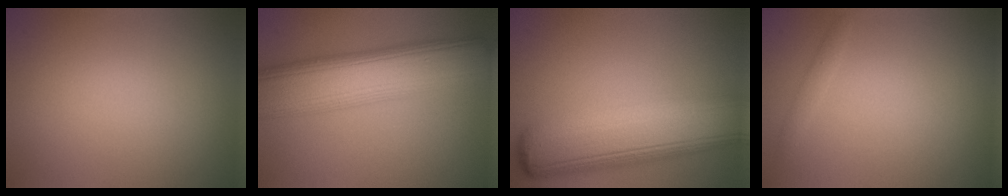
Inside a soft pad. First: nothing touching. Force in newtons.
{"total": 10.6, "press": 10.6, "slide": 0.3}
{"total": 11.1, "press": 11.1, "slide": 0.8}
{"total": 0.8, "press": 0.8, "slide": 0.1}